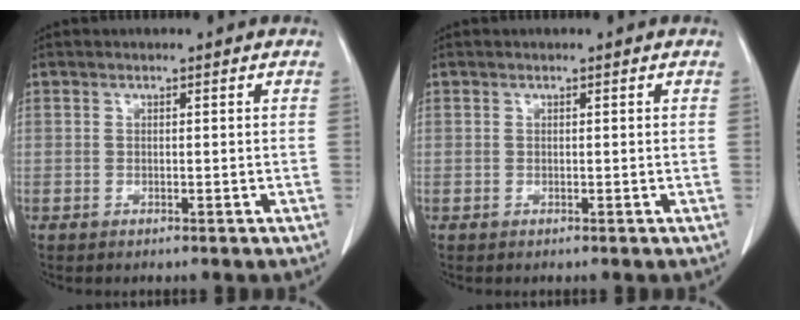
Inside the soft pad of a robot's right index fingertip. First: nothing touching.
{"total": 0.0}